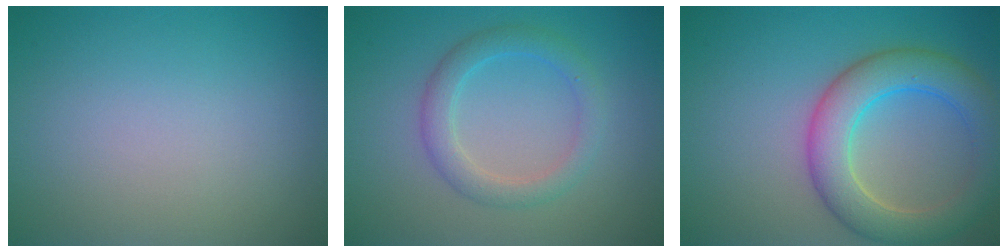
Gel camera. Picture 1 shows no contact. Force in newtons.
{"total": 3.0, "press": 3.0, "slide": 0.1}
{"total": 6.4, "press": 6.4, "slide": 0.2}